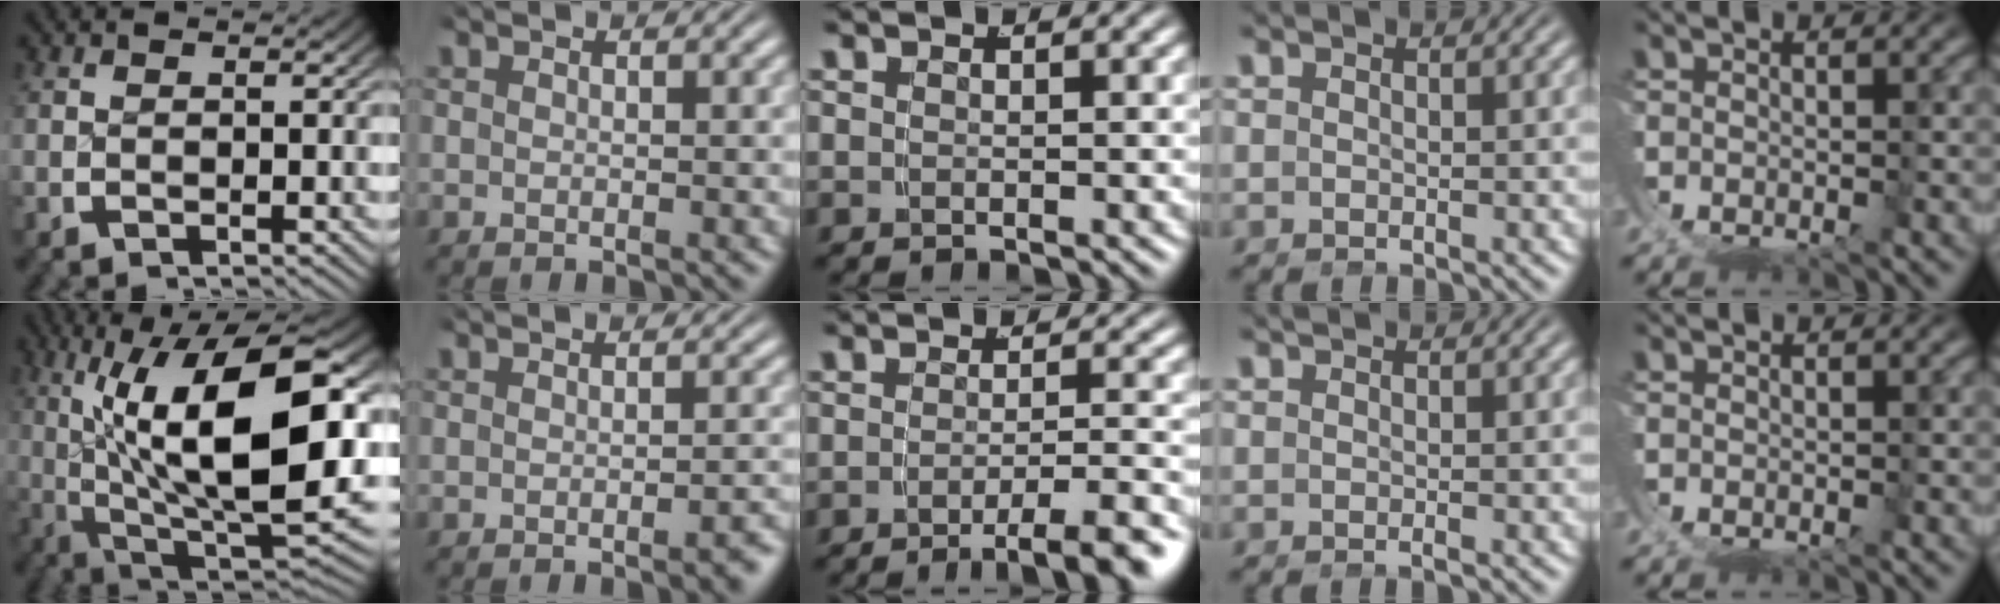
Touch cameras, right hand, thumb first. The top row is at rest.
{"thumb": {"total": 18.9, "force": [0.6, 9.2, 16.5], "torque": [-0.291, -0.052, 0.042]}, "index": {"total": 1.9, "force": [-1.4, 0.4, 1.2], "torque": [-0.011, 0.007, -0.025]}, "middle": {"total": 5.8, "force": [-4.1, 0.9, 3.9], "torque": [-0.045, -0.009, -0.060]}, "ring": {"total": 0.6, "force": [0.1, -0.6, 0.2], "torque": [0.007, 0.005, 0.001]}}